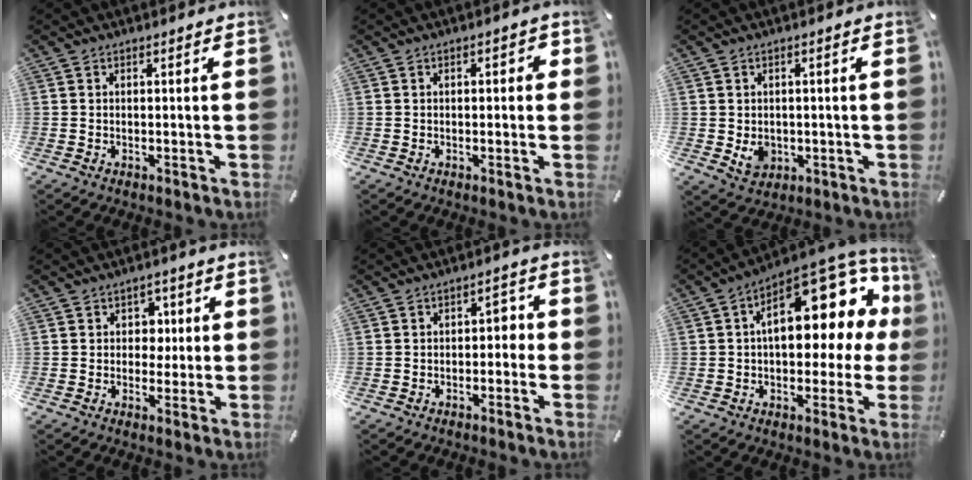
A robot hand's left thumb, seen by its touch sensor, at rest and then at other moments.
{"total": 1.8, "force": [-0.1, 1.1, 1.4], "torque": [-0.018, 0.006, -0.007]}
{"total": 4.3, "force": [-0.4, 3.8, 2.1], "torque": [-0.012, -0.002, -0.007]}
{"total": 5.0, "force": [0.5, 4.4, 2.3], "torque": [-0.023, 0.001, 0.000]}
{"total": 3.5, "force": [-1.4, 2.4, 2.1], "torque": [-0.034, 0.014, -0.033]}
{"total": 19.3, "force": [6.2, 10.7, 14.8], "torque": [-0.183, -0.047, 0.102]}